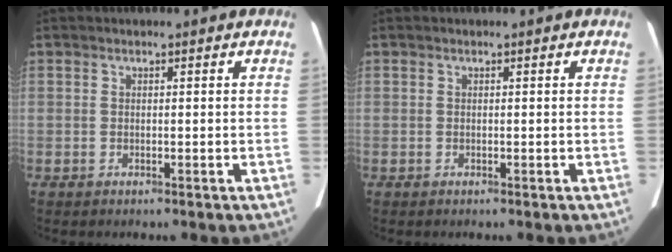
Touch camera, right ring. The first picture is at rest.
{"total": 0.0}